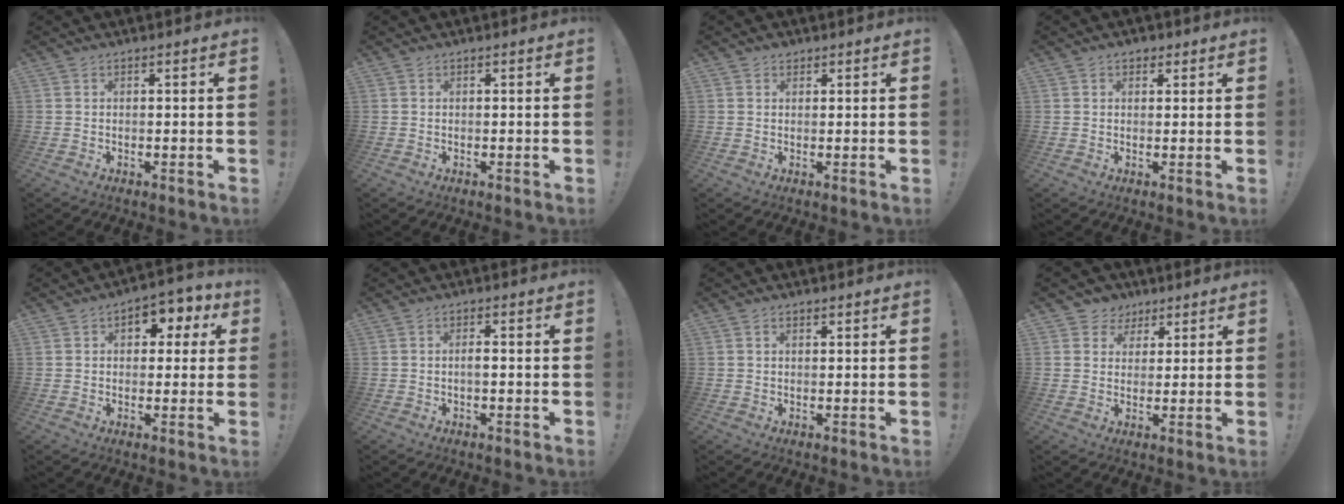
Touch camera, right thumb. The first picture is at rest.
{"total": 0.0}
{"total": 1.6, "force": [1.2, 1.1, 0.3], "torque": [-0.005, -0.002, 0.022]}
{"total": 2.0, "force": [1.0, 1.6, 0.8], "torque": [-0.007, 0.000, 0.017]}
{"total": 6.3, "force": [1.9, 4.7, 3.8], "torque": [-0.041, -0.006, 0.032]}
{"total": 2.0, "force": [-0.6, 0.4, 1.8], "torque": [-0.040, 0.007, -0.010]}
{"total": 0.9, "force": [0.6, 0.5, 0.5], "torque": [-0.008, 0.001, 0.011]}
{"total": 5.6, "force": [2.2, 5.1, 0.6], "torque": [-0.012, -0.012, 0.046]}